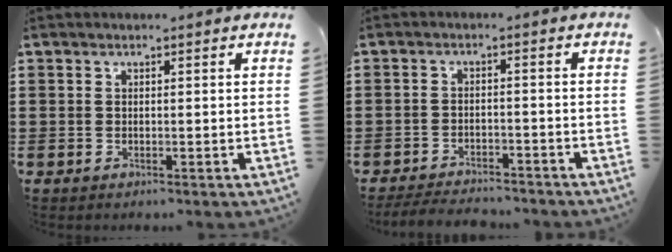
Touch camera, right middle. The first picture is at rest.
{"total": 3.5, "force": [-3.4, 0.5, 0.5], "torque": [-0.010, 0.003, -0.071]}